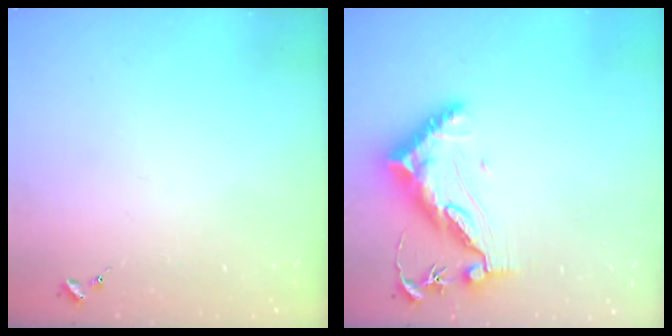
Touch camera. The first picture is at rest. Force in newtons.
{"total": 12.2, "press": 12.1, "slide": 0.7}